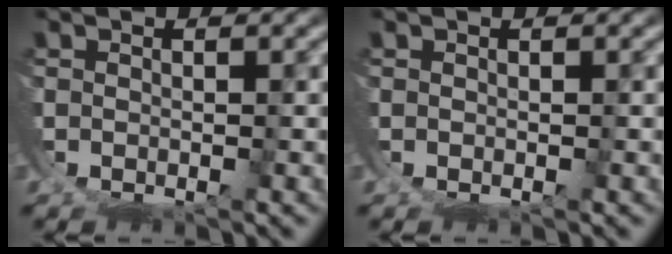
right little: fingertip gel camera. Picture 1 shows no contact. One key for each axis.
{"total": 0.0}